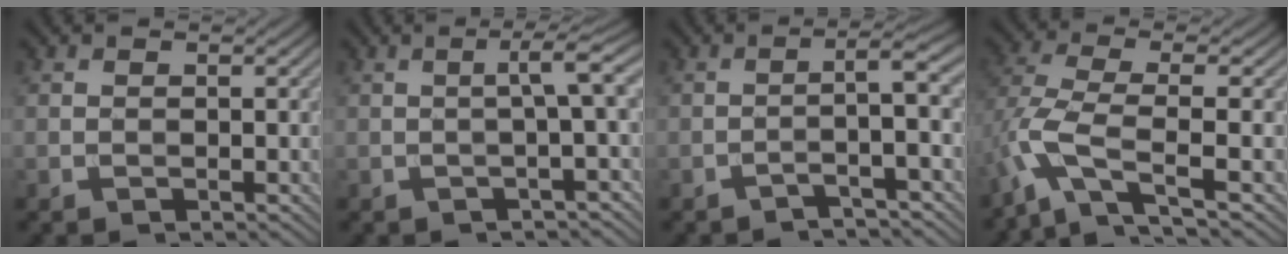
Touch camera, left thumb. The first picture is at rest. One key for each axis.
{"total": 4.1, "fx": 0.1, "fy": 0.3, "fz": 4.1, "tx": -0.061, "ty": 0.017, "tz": -0.008}
{"total": 3.9, "fx": -1.6, "fy": 0.1, "fz": 3.5, "tx": -0.048, "ty": 0.019, "tz": -0.050}
{"total": 7.3, "fx": -3.1, "fy": 2.1, "fz": 6.2, "tx": -0.142, "ty": 0.001, "tz": -0.077}